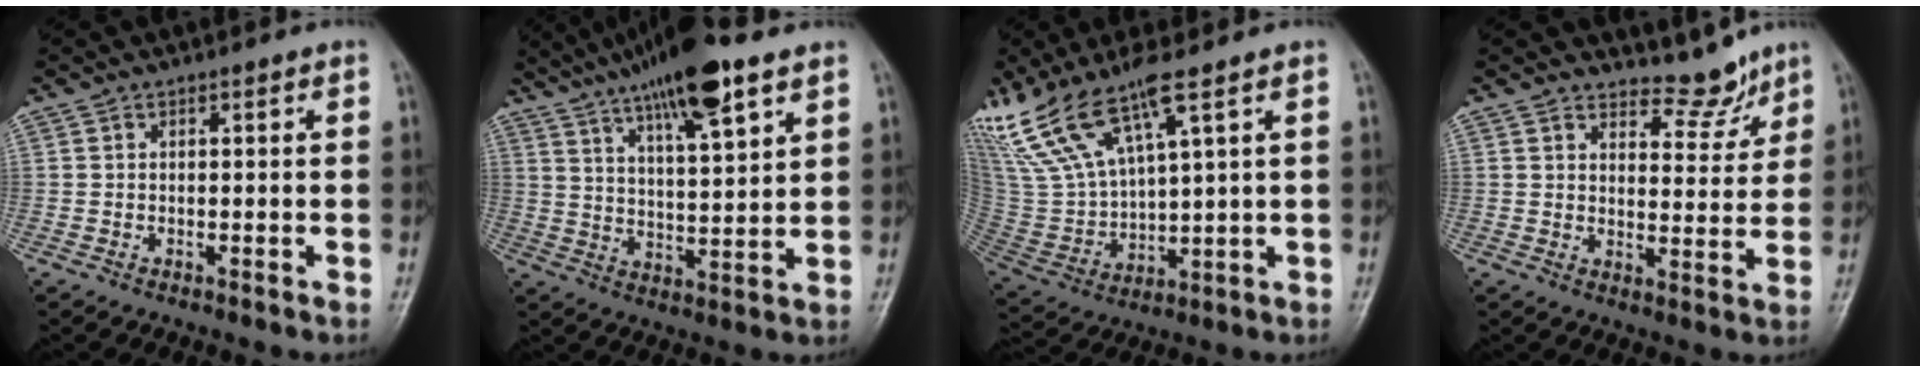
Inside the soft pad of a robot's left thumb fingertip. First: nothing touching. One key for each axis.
{"total": 16.6, "fx": 10.7, "fy": 3.5, "fz": 12.3, "tx": -0.194, "ty": -0.034, "tz": 0.182}
{"total": 14.5, "fx": 9.7, "fy": 3.3, "fz": 10.2, "tx": -0.224, "ty": -0.035, "tz": 0.212}
{"total": 6.0, "fx": 5.5, "fy": 2.2, "fz": 1.1, "tx": 0.009, "ty": -0.051, "tz": 0.086}